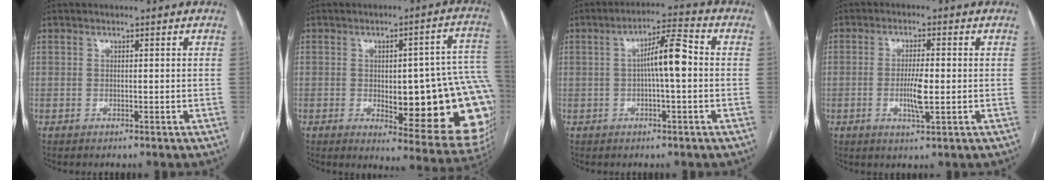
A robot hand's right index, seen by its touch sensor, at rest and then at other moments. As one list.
[{"total": 23.3, "force": [-3.2, 6.2, 22.2], "torque": [-0.177, 0.020, -0.016]}, {"total": 7.0, "force": [0.1, 0.8, 7.0], "torque": [-0.120, 0.020, -0.001]}, {"total": 4.8, "force": [-0.7, 0.6, 4.7], "torque": [-0.093, -0.007, -0.011]}]